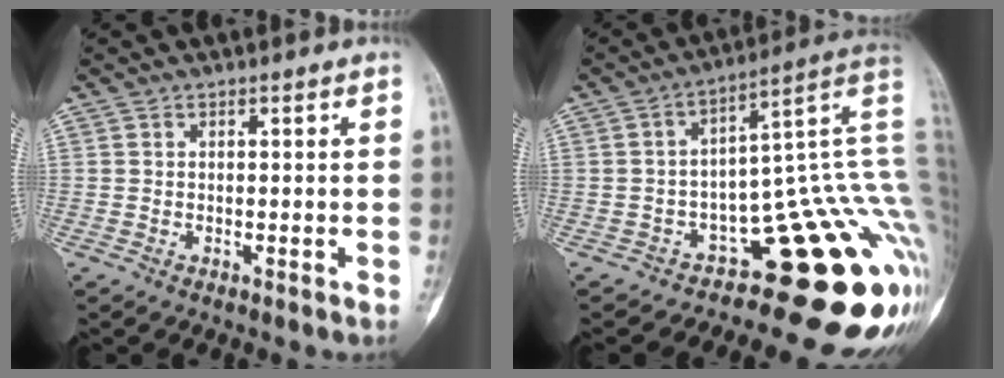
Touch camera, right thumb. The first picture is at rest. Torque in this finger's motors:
{"motor_torque": [3.06, 1.70, 1.31, -1.46, 0.10]}